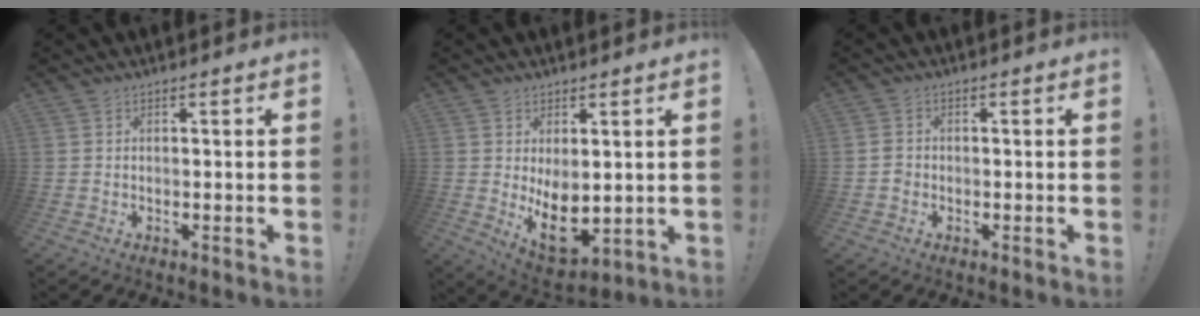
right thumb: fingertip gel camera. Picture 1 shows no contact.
{"total": 11.6, "force": [0.5, 7.1, 9.2], "torque": [-0.133, -0.027, 0.020]}
{"total": 2.2, "force": [-0.8, 1.9, 0.8], "torque": [-0.014, 0.008, -0.014]}